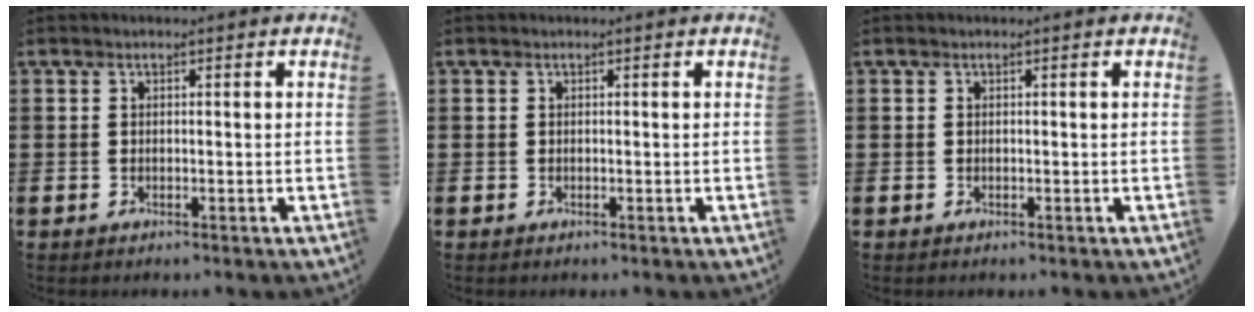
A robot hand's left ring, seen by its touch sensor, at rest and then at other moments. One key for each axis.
{"total": 0.0}
{"total": 0.0}